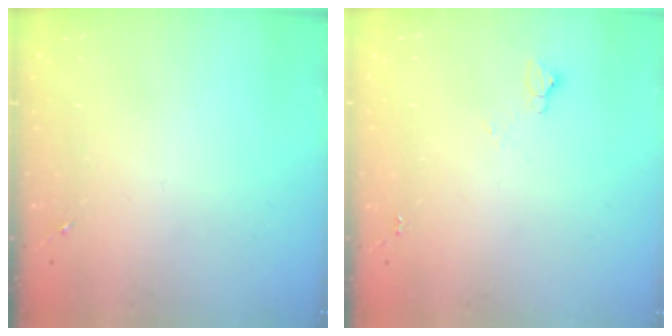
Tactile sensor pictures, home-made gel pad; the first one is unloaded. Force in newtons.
{"total": 3.6, "press": 3.6, "slide": 0.5}